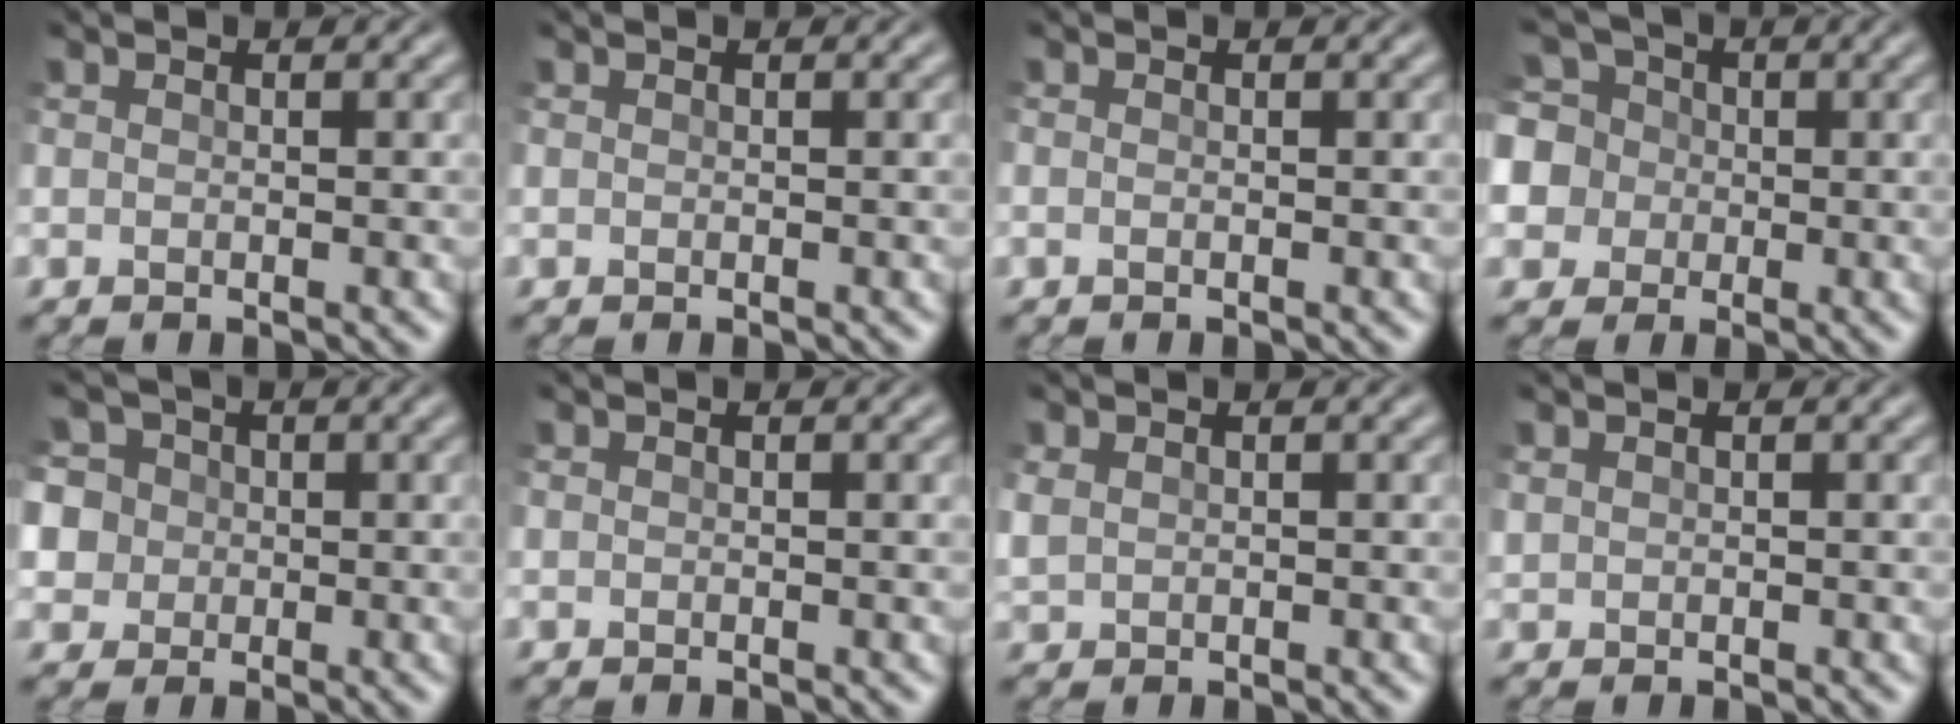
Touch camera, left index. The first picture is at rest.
{"total": 0.0}
{"total": 0.0}
{"total": 8.7, "force": [1.3, 8.0, 3.3], "torque": [-0.083, 0.038, -0.003]}
{"total": 8.8, "force": [3.2, 7.4, 3.6], "torque": [-0.074, 0.037, 0.025]}
{"total": 0.5, "force": [0.4, 0.1, 0.2], "torque": [-0.005, 0.003, 0.009]}
{"total": 1.1, "force": [0.7, 0.8, 0.4], "torque": [-0.014, 0.002, 0.018]}
{"total": 0.7, "force": [0.5, 0.4, 0.1], "torque": [-0.004, 0.000, 0.015]}